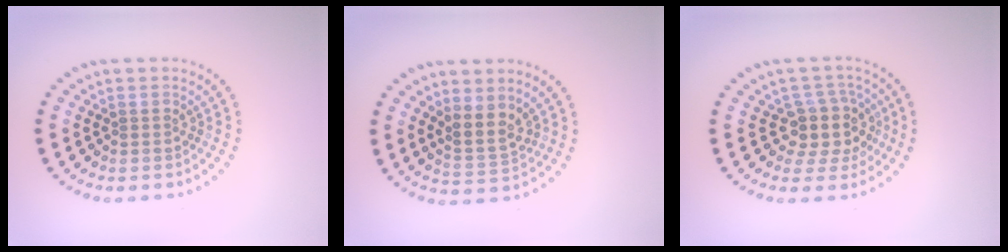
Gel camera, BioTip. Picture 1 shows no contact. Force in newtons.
{"total": 2.7, "press": 2.0, "slide": 1.8}
{"total": 3.8, "press": 3.1, "slide": 2.2}